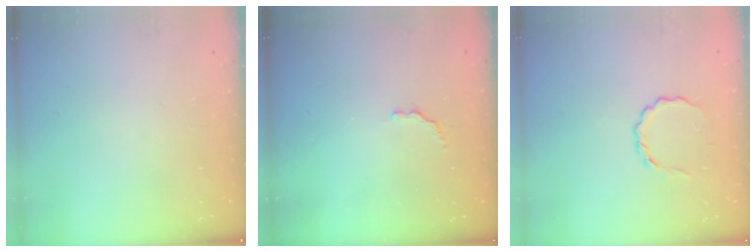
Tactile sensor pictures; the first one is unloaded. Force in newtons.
{"total": 2.6, "press": 2.5, "slide": 0.9}
{"total": 3.7, "press": 3.5, "slide": 1.4}